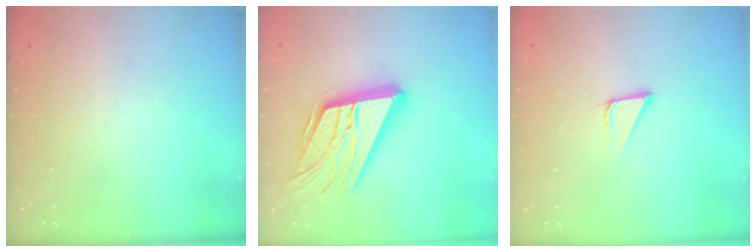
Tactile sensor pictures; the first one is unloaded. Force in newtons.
{"total": 21.6, "press": 21.5, "slide": 2.3}
{"total": 3.3, "press": 3.3, "slide": 0.1}